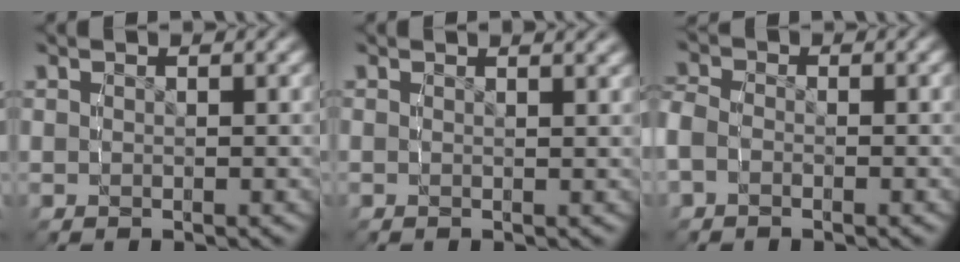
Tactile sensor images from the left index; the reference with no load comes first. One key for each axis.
{"total": 0.9, "fx": 0.9, "fy": -0.3, "fz": 0.2, "tx": 0.005, "ty": 0.002, "tz": 0.011}
{"total": 2.7, "fx": -1.3, "fy": 2.2, "fz": 0.9, "tx": -0.044, "ty": -0.011, "tz": -0.027}